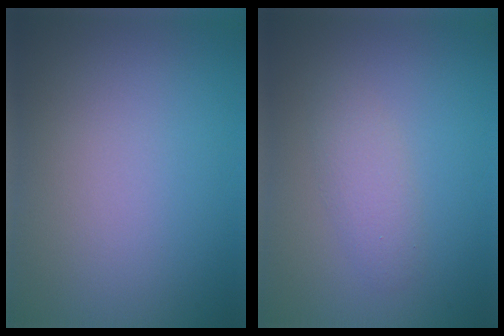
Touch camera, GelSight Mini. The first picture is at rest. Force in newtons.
{"total": 1.9, "press": 1.9, "slide": 0.0}